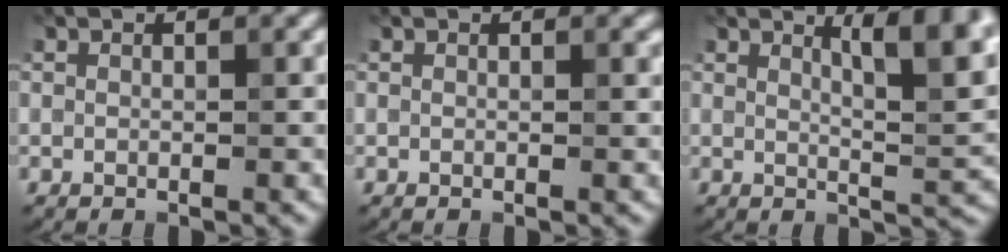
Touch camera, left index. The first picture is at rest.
{"total": 0.0}
{"total": 6.4, "force": [3.3, 1.4, 5.3], "torque": [-0.061, 0.004, 0.054]}